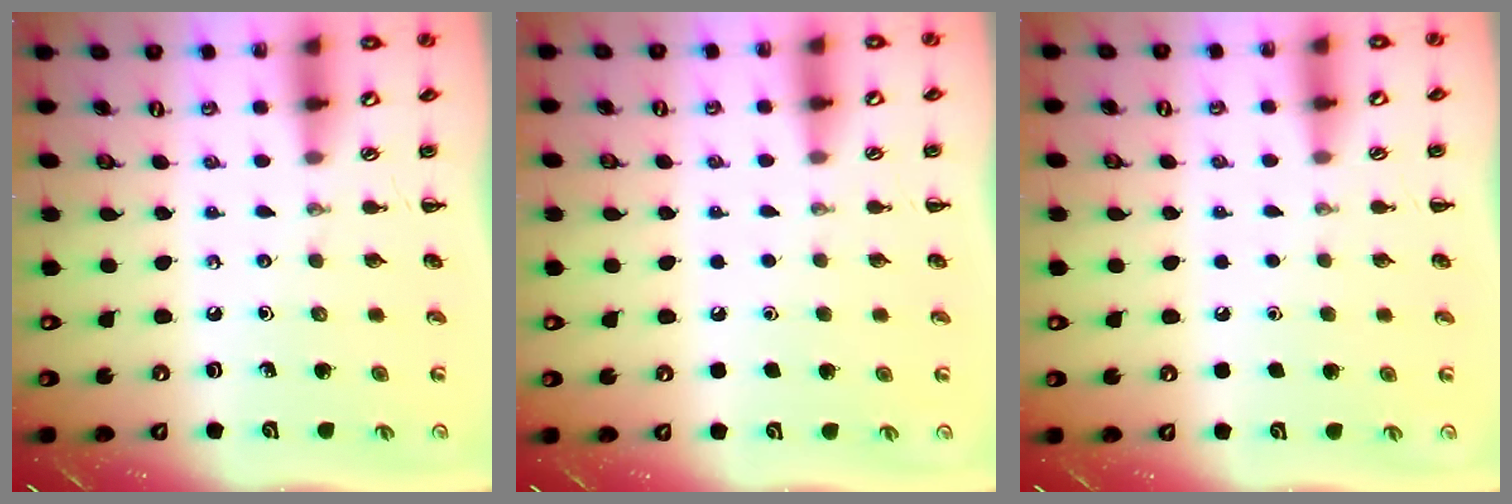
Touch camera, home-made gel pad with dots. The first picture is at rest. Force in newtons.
{"total": 1.8, "press": 1.8, "slide": 0.1}
{"total": 1.6, "press": 1.6, "slide": 0.1}